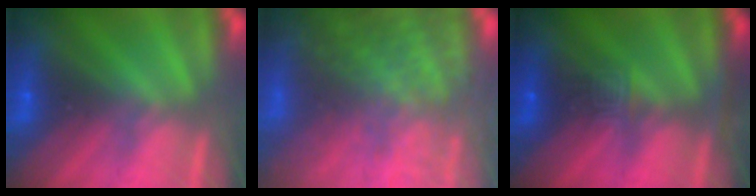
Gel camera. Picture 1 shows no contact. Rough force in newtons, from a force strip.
{"total": 7.2}
{"total": 4.5}